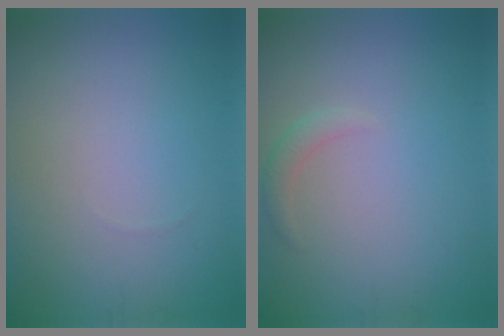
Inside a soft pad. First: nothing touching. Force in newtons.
{"total": 1.2, "press": 1.2, "slide": 0.2}